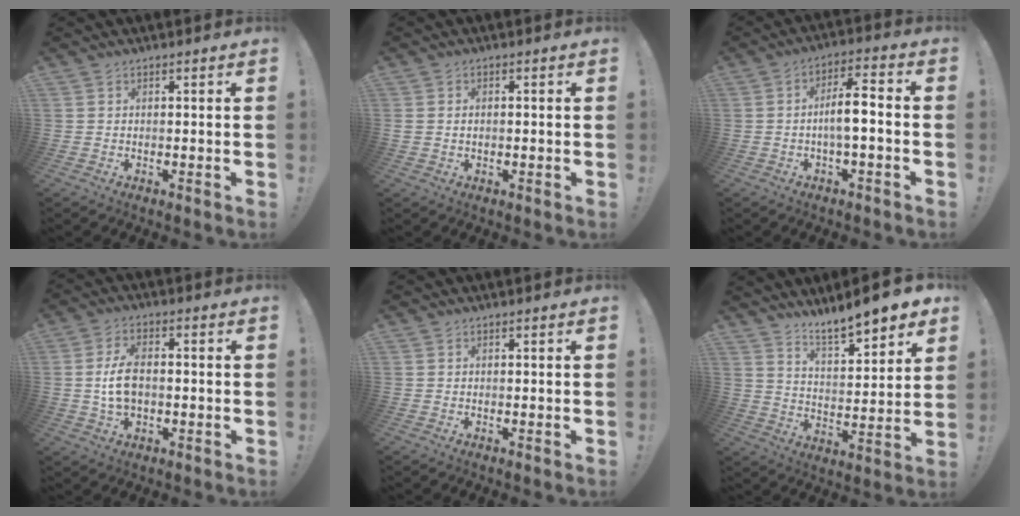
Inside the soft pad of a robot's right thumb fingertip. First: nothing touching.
{"total": 1.3, "force": [0.0, 0.9, 0.9], "torque": [-0.019, 0.004, -0.001]}
{"total": 8.7, "force": [-1.3, 2.3, 8.2], "torque": [-0.131, 0.010, -0.026]}
{"total": 7.9, "force": [-0.5, 4.8, 6.2], "torque": [-0.110, 0.005, -0.009]}
{"total": 0.0}
{"total": 9.5, "force": [8.7, 0.8, 3.7], "torque": [-0.070, -0.073, 0.151]}